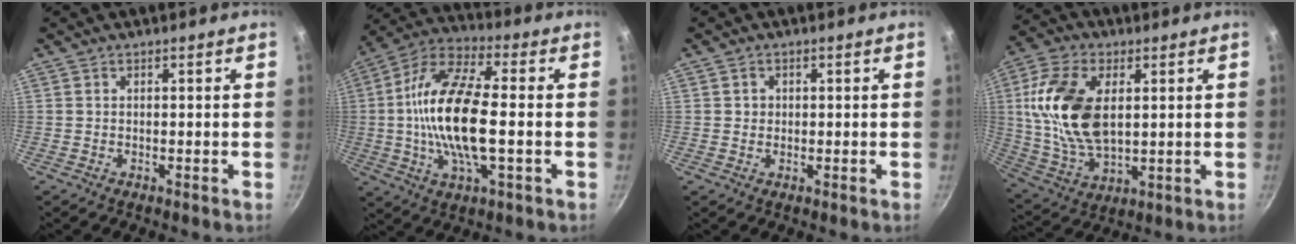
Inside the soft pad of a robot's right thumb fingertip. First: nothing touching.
{"total": 18.3, "force": [-0.9, 6.9, 17.0], "torque": [-0.328, 0.023, -0.035]}
{"total": 1.4, "force": [0.2, 1.4, 0.4], "torque": [-0.001, 0.002, 0.002]}
{"total": 17.5, "force": [3.2, 10.1, 13.9], "torque": [-0.260, -0.006, 0.066]}